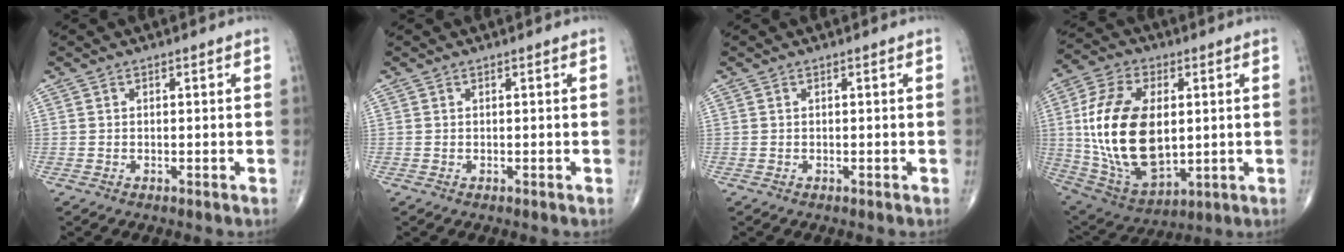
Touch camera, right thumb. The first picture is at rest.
{"total": 0.0}
{"total": 0.0}
{"total": 21.9, "force": [1.5, 12.6, 17.9], "torque": [-0.340, -0.011, 0.041]}